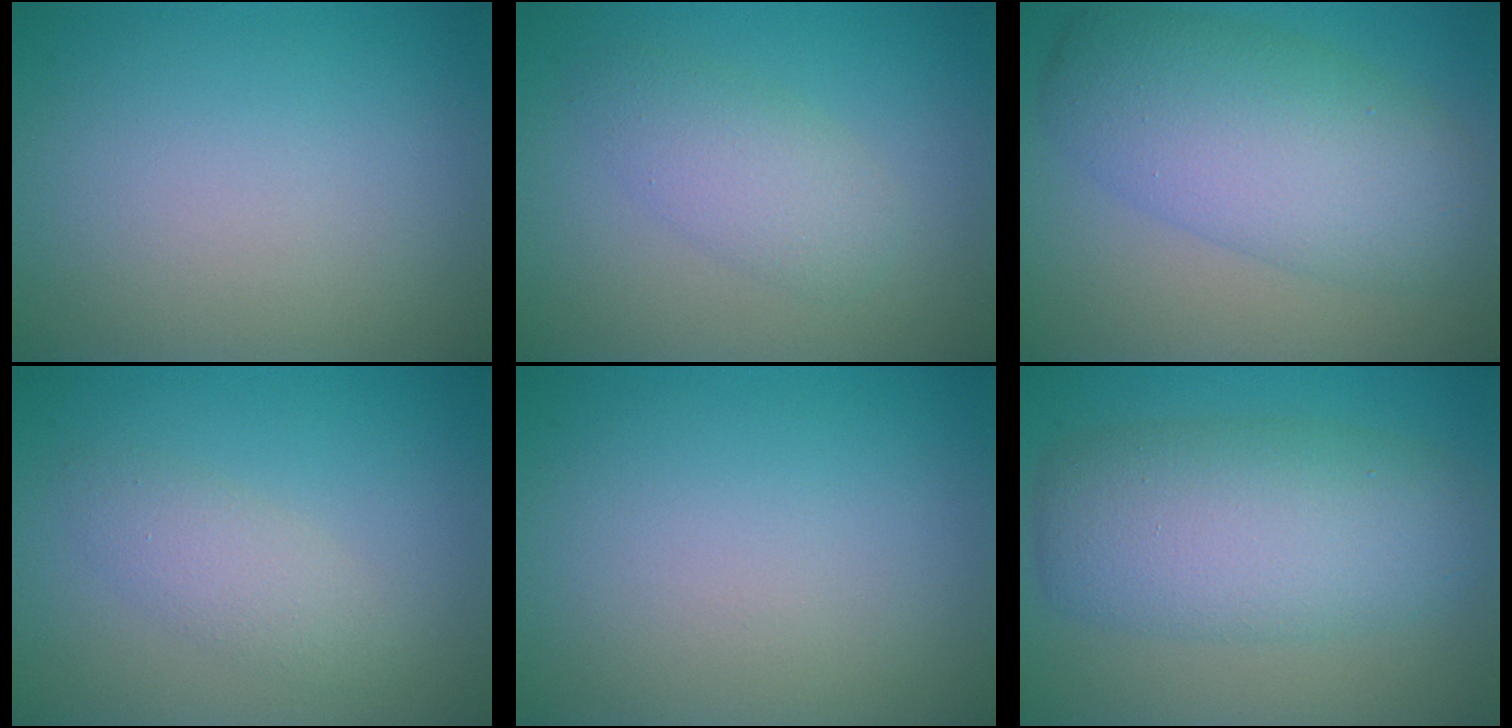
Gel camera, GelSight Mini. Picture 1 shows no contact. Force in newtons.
{"total": 3.0, "press": 3.0, "slide": 0.1}
{"total": 7.8, "press": 7.8, "slide": 0.1}
{"total": 2.2, "press": 2.2, "slide": 0.2}
{"total": 0.0}
{"total": 7.9, "press": 7.9, "slide": 0.4}